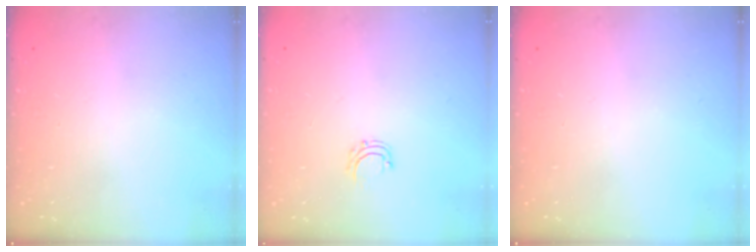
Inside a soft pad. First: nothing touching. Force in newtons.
{"total": 4.2, "press": 4.2, "slide": 0.3}
{"total": 0.0}